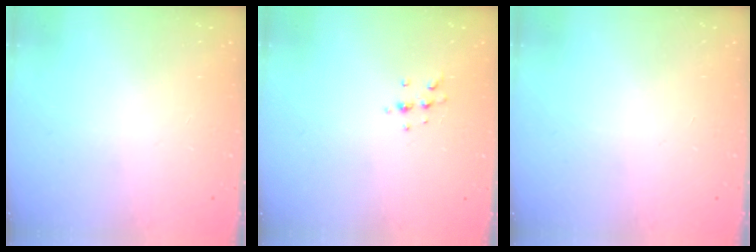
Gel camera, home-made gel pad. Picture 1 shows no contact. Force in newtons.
{"total": 5.3, "press": 5.1, "slide": 1.5}
{"total": 0.0}